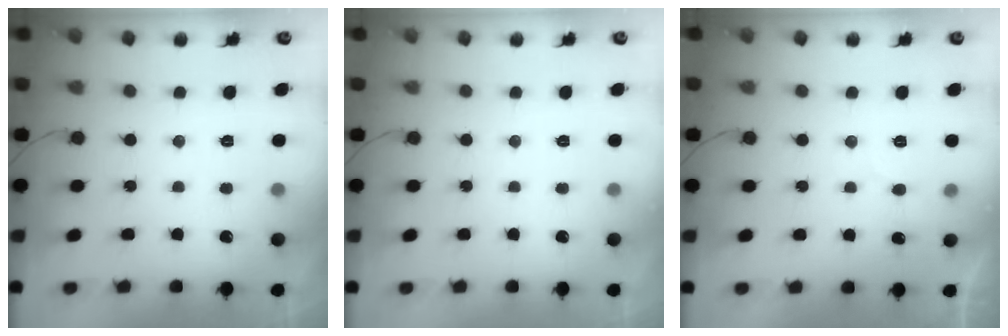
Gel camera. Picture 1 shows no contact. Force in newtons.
{"total": 0.0}
{"total": 5.3, "press": 5.3, "slide": 0.3}